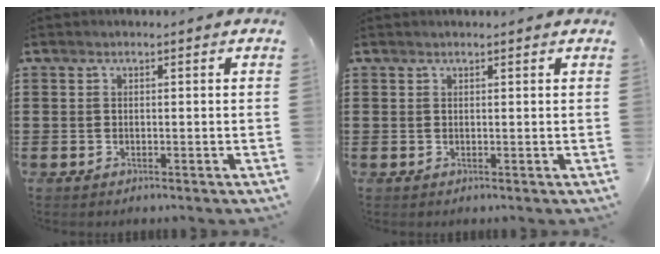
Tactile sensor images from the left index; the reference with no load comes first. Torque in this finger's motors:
{"motor_torque": [0.01, -0.01, 0.05, -0.01]}